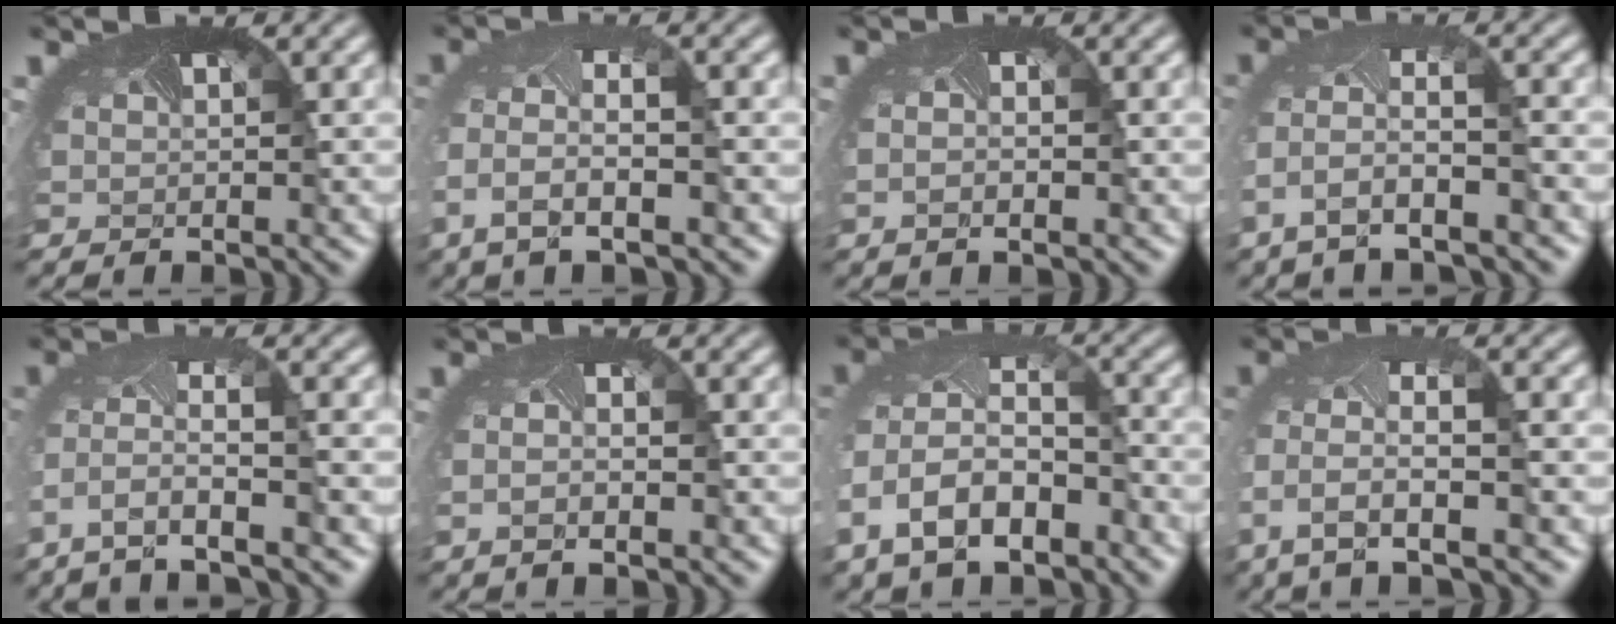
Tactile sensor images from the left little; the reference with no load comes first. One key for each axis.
{"total": 4.4, "fx": -2.1, "fy": 1.7, "fz": 3.5, "tx": -0.107, "ty": -0.015, "tz": -0.041}
{"total": 1.2, "fx": -0.8, "fy": 0.3, "fz": 0.9, "tx": -0.026, "ty": -0.014, "tz": -0.006}
{"total": 4.2, "fx": -2.6, "fy": 1.2, "fz": 3.0, "tx": -0.099, "ty": -0.010, "tz": -0.049}
{"total": 4.6, "fx": -3.2, "fy": 0.9, "fz": 3.2, "tx": -0.102, "ty": -0.015, "tz": -0.059}
{"total": 1.6, "fx": -1.0, "fy": 0.3, "fz": 1.2, "tx": -0.035, "ty": -0.016, "tz": -0.012}
{"total": 8.1, "fx": -4.1, "fy": 4.9, "fz": 5.0, "tx": -0.128, "ty": -0.020, "tz": -0.070}
{"total": 5.0, "fx": -2.3, "fy": 2.0, "fz": 4.0, "tx": -0.118, "ty": -0.018, "tz": -0.042}